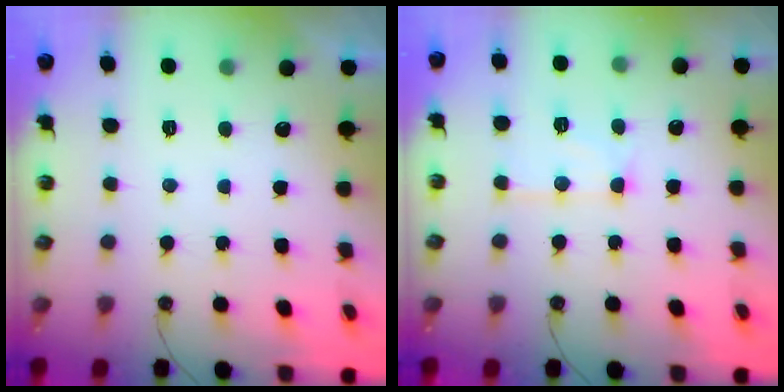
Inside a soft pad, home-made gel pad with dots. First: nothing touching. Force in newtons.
{"total": 10.0, "press": 10.0, "slide": 0.6}